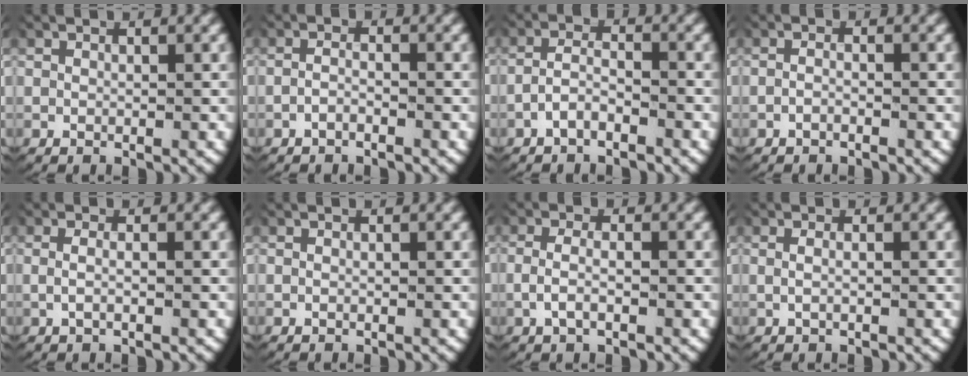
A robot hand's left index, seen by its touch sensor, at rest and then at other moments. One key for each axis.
{"total": 1.4, "fx": -1.1, "fy": 0.3, "fz": 0.8, "tx": -0.019, "ty": -0.006, "tz": -0.020}
{"total": 2.8, "fx": -2.0, "fy": 1.3, "fz": 1.5, "tx": -0.030, "ty": -0.007, "tz": -0.035}
{"total": 1.0, "fx": -0.8, "fy": 0.1, "fz": 0.6, "tx": -0.014, "ty": -0.003, "tz": -0.015}
{"total": 1.5, "fx": -0.5, "fy": 0.4, "fz": 1.4, "tx": -0.035, "ty": -0.006, "tz": -0.007}
{"total": 0.0}
{"total": 2.6, "fx": -1.1, "fy": 1.1, "fz": 2.0, "tx": -0.051, "ty": -0.009, "tz": -0.014}
{"total": 1.0, "fx": -0.3, "fy": 0.2, "fz": 0.9, "tx": -0.024, "ty": -0.004, "tz": -0.004}